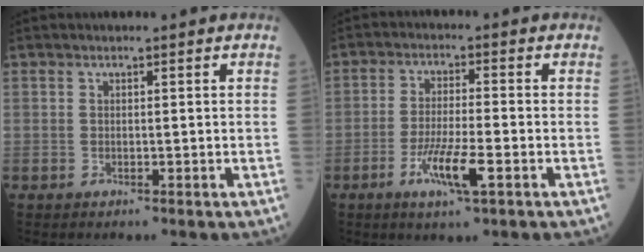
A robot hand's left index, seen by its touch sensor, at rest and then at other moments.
{"total": 6.7, "force": [-3.0, 0.5, 5.9], "torque": [-0.118, -0.009, -0.055]}